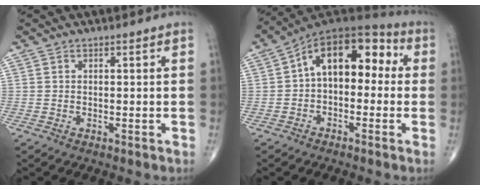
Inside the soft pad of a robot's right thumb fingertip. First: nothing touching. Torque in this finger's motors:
{"motor_torque": [0.21, 0.39, 0.29, -0.13, 0.12]}